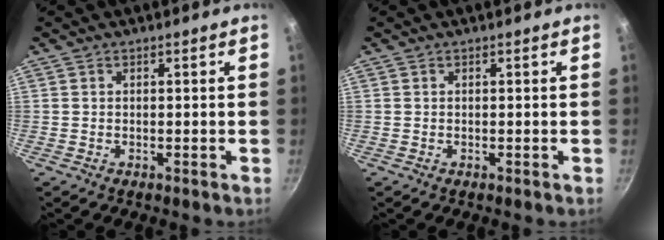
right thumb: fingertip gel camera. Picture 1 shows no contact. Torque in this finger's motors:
{"motor_torque": [-0.02, 0.00, 0.10, 0.10, 0.00]}